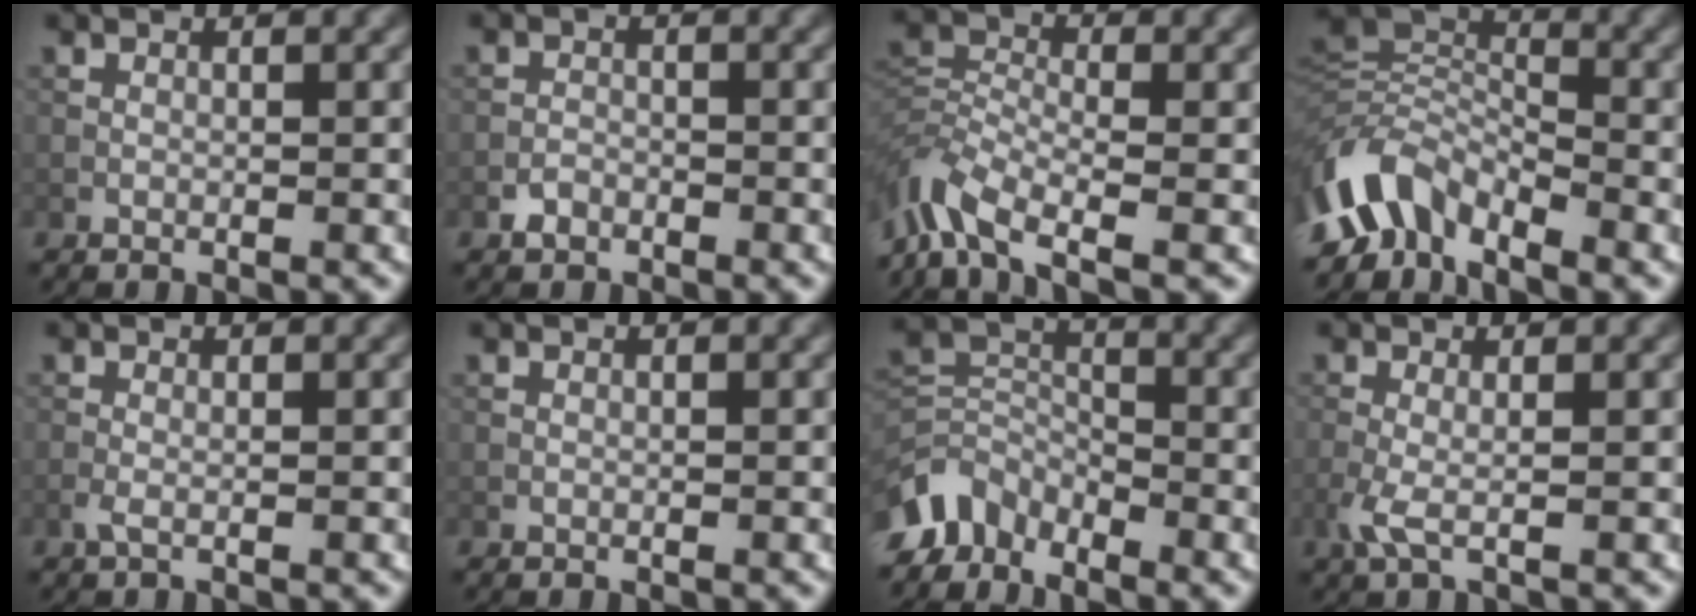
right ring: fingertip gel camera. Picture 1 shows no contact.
{"total": 1.2, "force": [-0.9, 0.7, 0.3], "torque": [-0.001, 0.005, -0.018]}
{"total": 6.4, "force": [-4.5, 2.4, 3.8], "torque": [-0.076, -0.001, -0.103]}
{"total": 6.3, "force": [-4.4, 3.0, 3.4], "torque": [-0.054, 0.003, -0.099]}
{"total": 0.9, "force": [-0.4, 0.0, 0.8], "torque": [-0.021, 0.001, -0.010]}
{"total": 0.0}
{"total": 5.1, "force": [-4.1, 2.6, 1.5], "torque": [-0.029, -0.003, -0.094]}
{"total": 2.0, "force": [-0.6, 0.3, 1.9], "torque": [-0.050, 0.000, -0.021]}